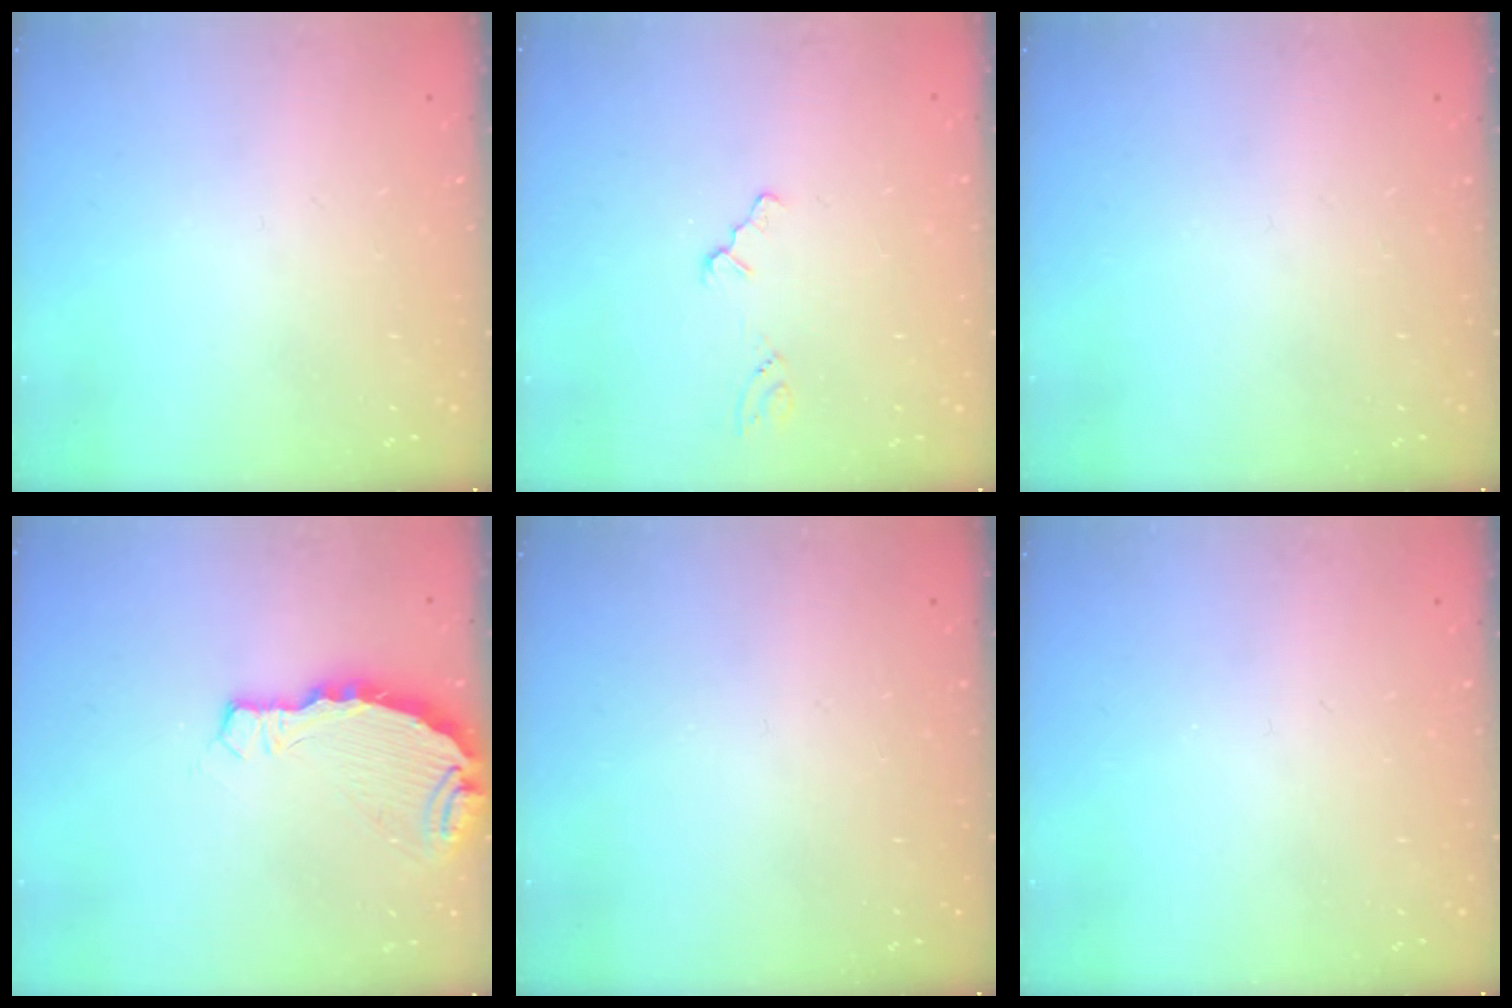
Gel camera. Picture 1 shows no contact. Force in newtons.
{"total": 0.0}
{"total": 0.0}
{"total": 5.7, "press": 5.7, "slide": 0.4}
{"total": 0.0}
{"total": 0.0}